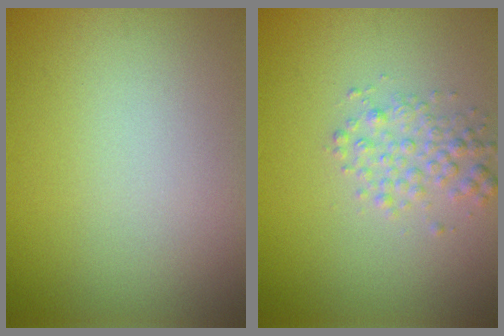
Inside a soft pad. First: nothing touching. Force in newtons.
{"total": 2.4, "press": 2.4, "slide": 0.1}